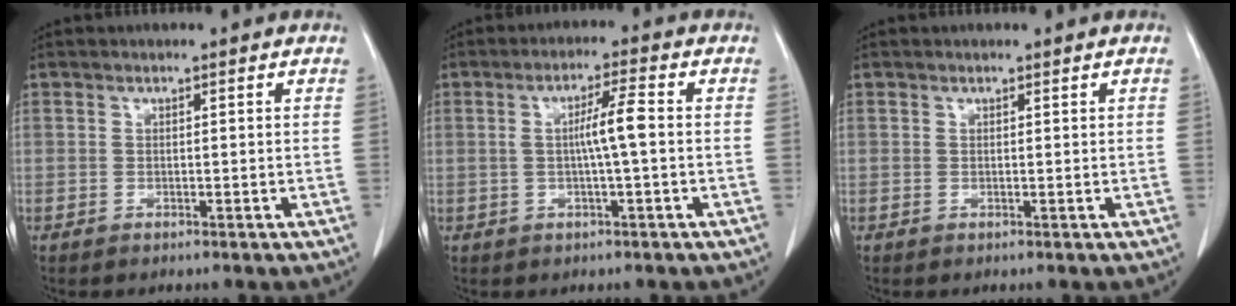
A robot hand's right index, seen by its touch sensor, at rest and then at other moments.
{"total": 4.6, "force": [0.0, 0.0, 4.6], "torque": [-0.079, 0.011, 0.002]}
{"total": 0.0}